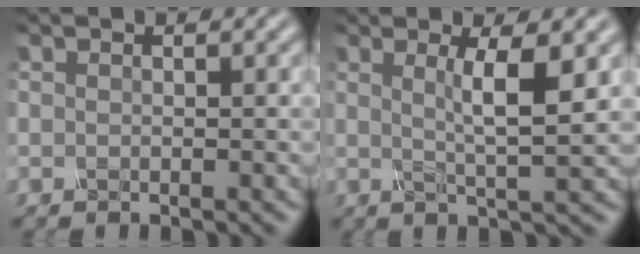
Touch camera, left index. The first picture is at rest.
{"total": 4.7, "force": [1.0, 0.8, 4.5], "torque": [-0.073, -0.003, 0.017]}